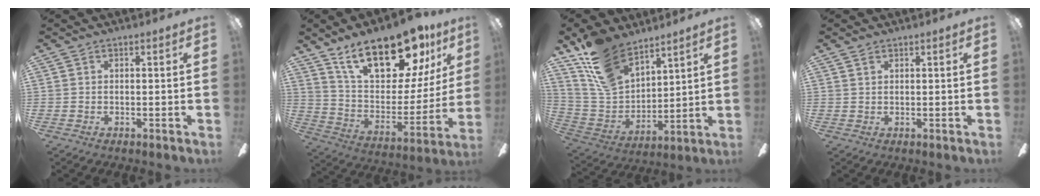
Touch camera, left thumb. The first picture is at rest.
{"total": 24.0, "force": [15.7, 10.7, 14.7], "torque": [-0.235, -0.086, 0.274]}
{"total": 15.5, "force": [11.6, 8.0, 6.4], "torque": [-0.147, -0.059, 0.226]}
{"total": 1.2, "force": [0.9, 0.6, 0.5], "torque": [-0.012, 0.000, 0.016]}